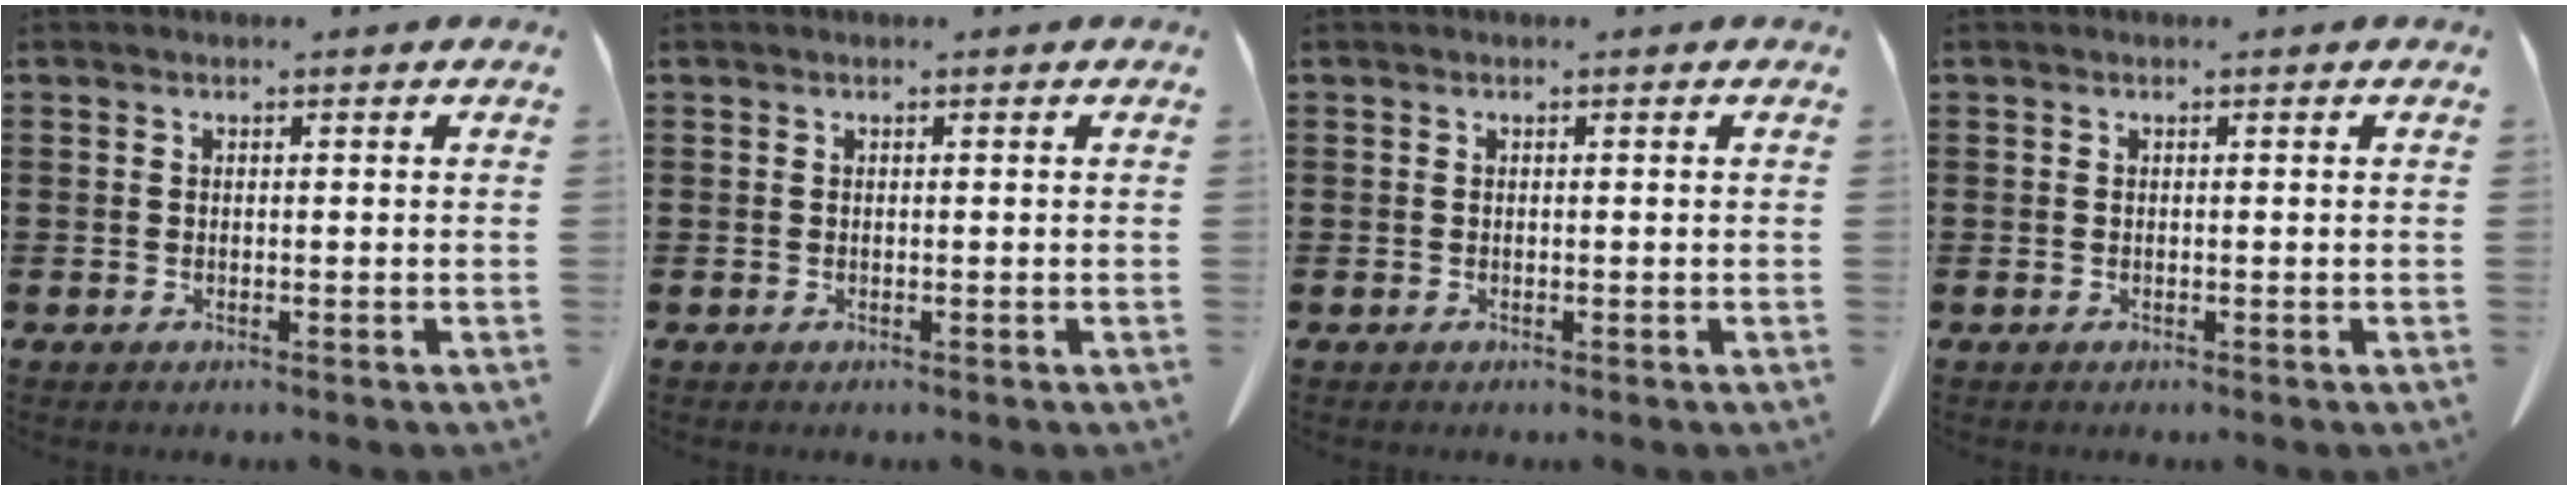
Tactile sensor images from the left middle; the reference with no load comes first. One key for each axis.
{"total": 0.0}
{"total": 0.0}
{"total": 0.0}